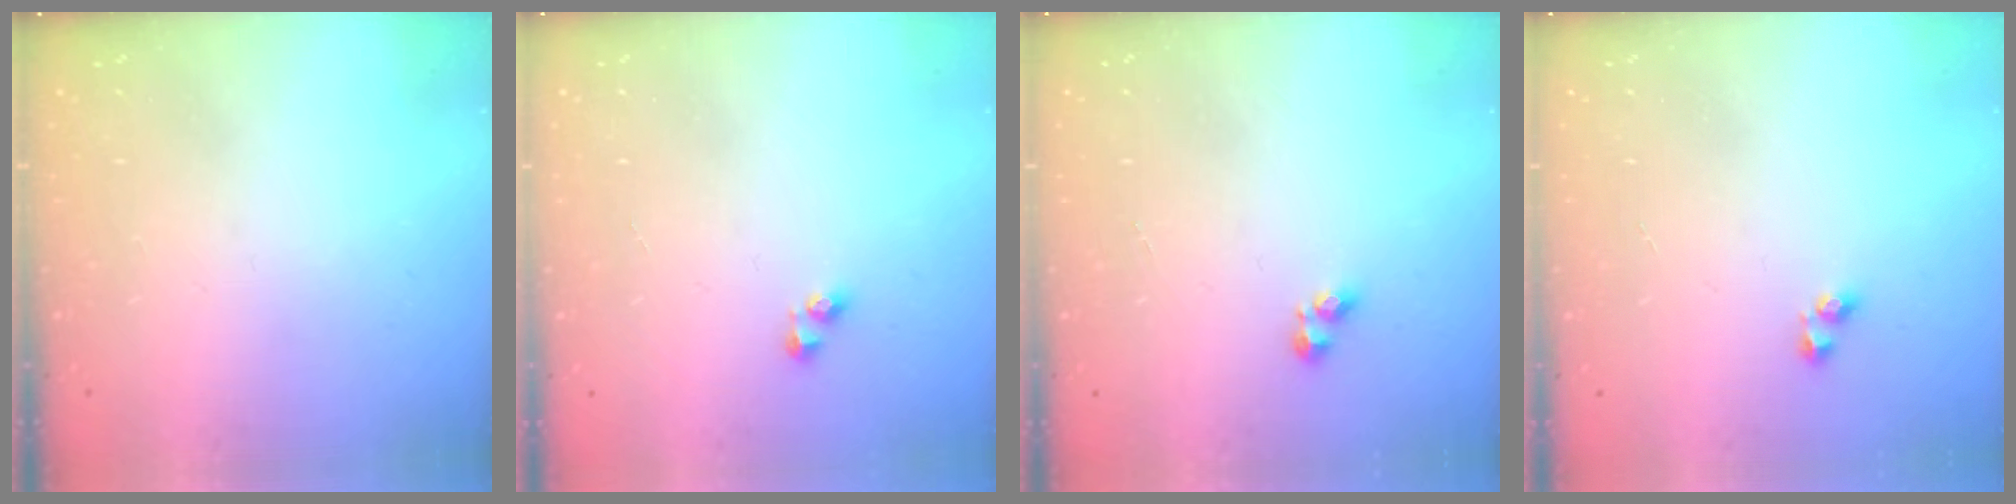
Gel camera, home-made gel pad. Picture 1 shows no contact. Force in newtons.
{"total": 2.5, "press": 2.5, "slide": 0.2}
{"total": 3.0, "press": 2.9, "slide": 0.6}
{"total": 2.2, "press": 1.9, "slide": 1.1}